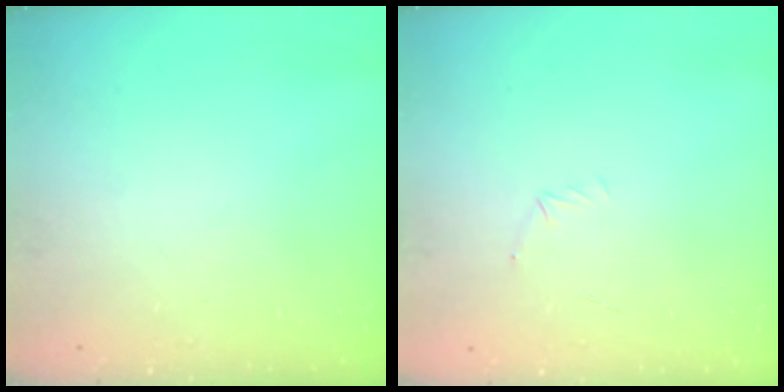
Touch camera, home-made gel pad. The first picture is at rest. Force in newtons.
{"total": 4.7, "press": 4.5, "slide": 1.3}